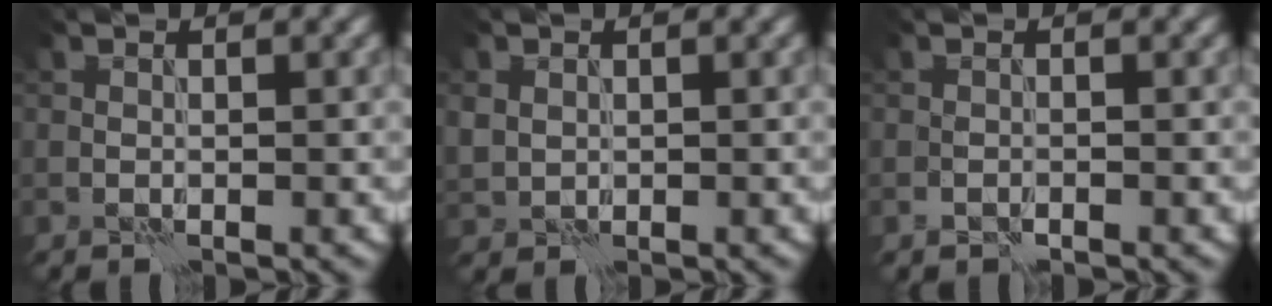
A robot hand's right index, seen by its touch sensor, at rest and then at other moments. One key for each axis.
{"total": 1.4, "fx": 0.6, "fy": 1.3, "fz": 0.3, "tx": -0.011, "ty": -0.001, "tz": 0.015}
{"total": 0.6, "fx": -0.4, "fy": 0.4, "fz": 0.3, "tx": -0.005, "ty": 0.000, "tz": -0.007}